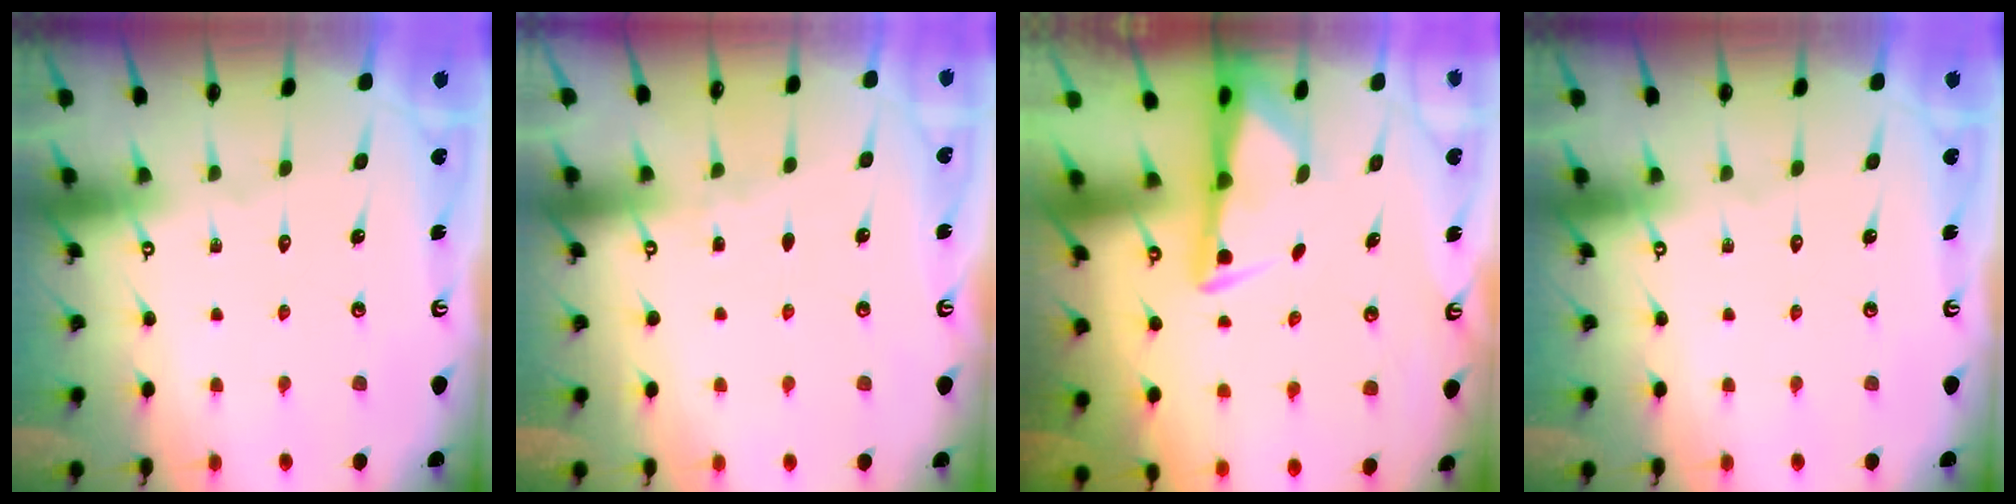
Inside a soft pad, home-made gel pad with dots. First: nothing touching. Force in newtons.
{"total": 2.4, "press": 2.3, "slide": 0.4}
{"total": 2.8, "press": 2.8, "slide": 0.6}
{"total": 0.0}